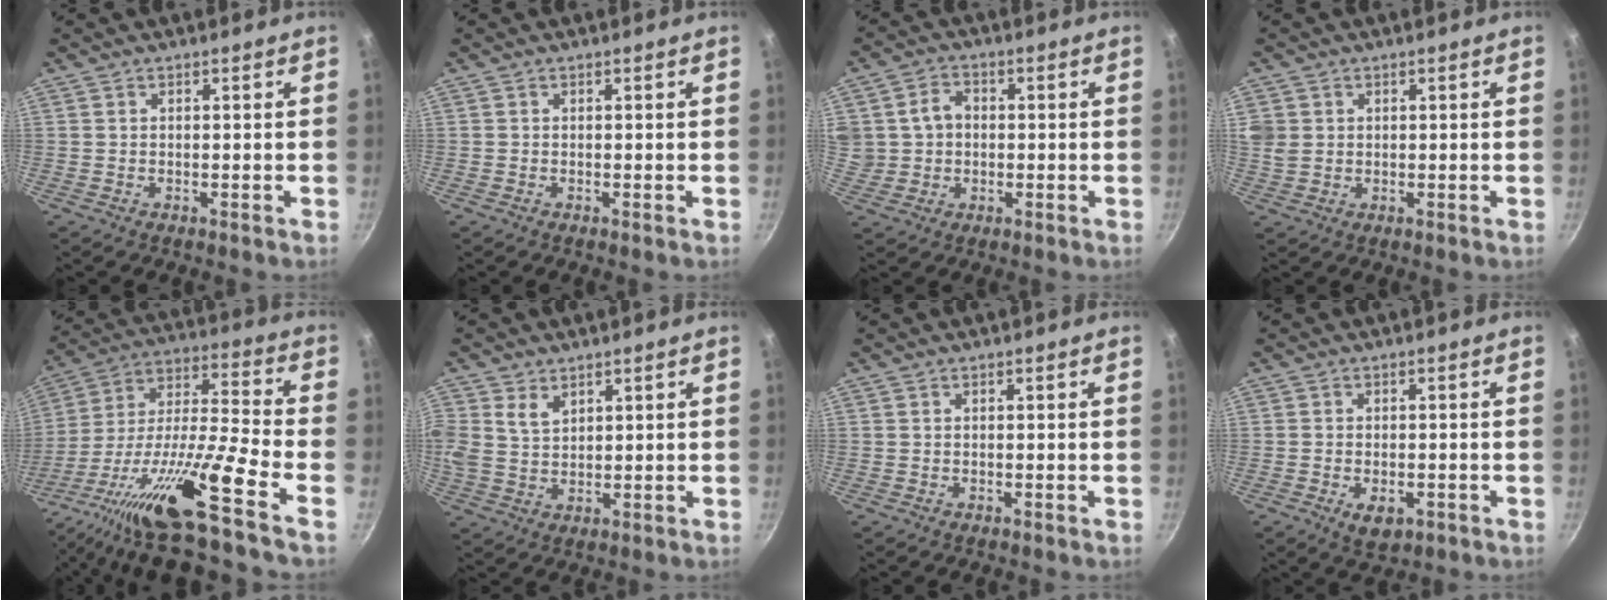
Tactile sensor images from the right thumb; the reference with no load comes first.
{"total": 0.0}
{"total": 7.8, "force": [0.7, 6.9, 3.7], "torque": [-0.048, 0.014, 0.015]}
{"total": 4.8, "force": [1.1, 4.1, 2.2], "torque": [-0.038, -0.003, 0.027]}
{"total": 21.1, "force": [-11.8, 2.1, 17.4], "torque": [-0.293, 0.061, -0.226]}
{"total": 6.8, "force": [3.1, 4.8, 3.9], "torque": [-0.078, -0.003, 0.064]}
{"total": 0.0}
{"total": 4.7, "force": [-1.7, 2.7, 3.4], "torque": [-0.047, 0.003, -0.020]}